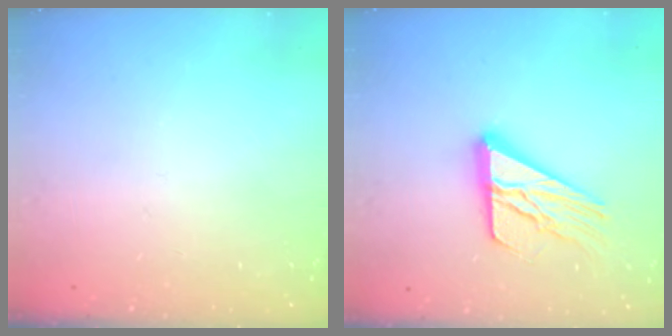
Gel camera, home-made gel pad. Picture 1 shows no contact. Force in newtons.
{"total": 16.5, "press": 16.5, "slide": 1.6}